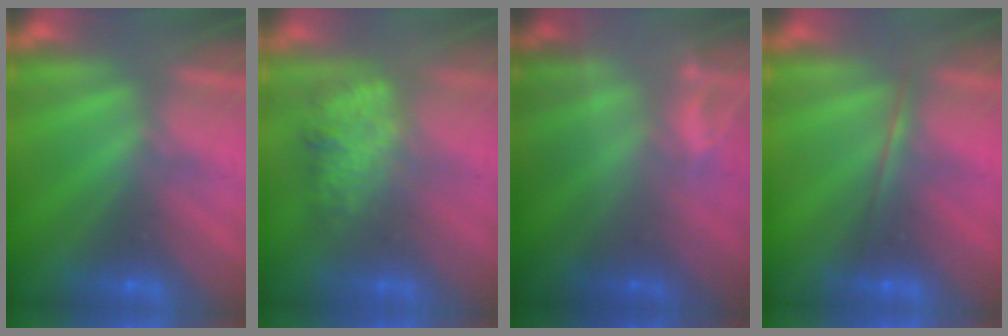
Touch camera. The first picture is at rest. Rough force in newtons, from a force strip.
{"total": 2.6}
{"total": 1.8}
{"total": 1.6}